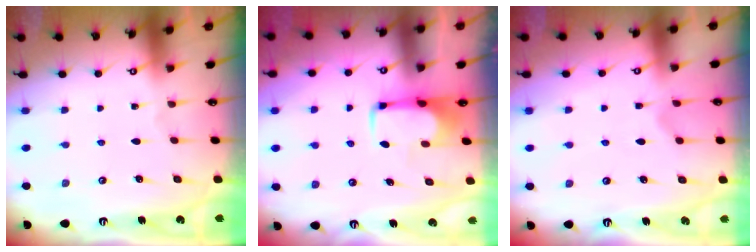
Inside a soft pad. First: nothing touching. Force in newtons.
{"total": 1.8, "press": 1.7, "slide": 0.5}
{"total": 0.7, "press": 0.0, "slide": 0.7}